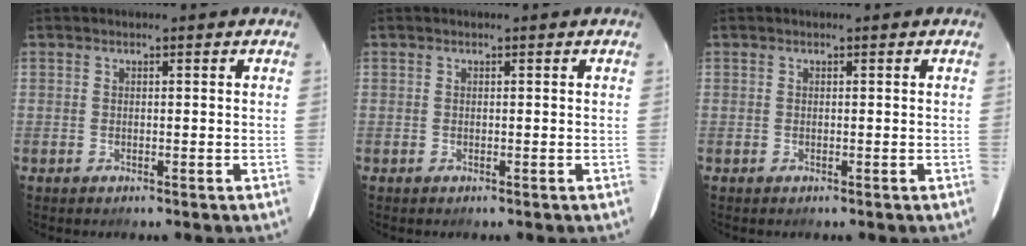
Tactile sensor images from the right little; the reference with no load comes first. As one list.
[{"total": 0.0}, {"total": 0.0}]